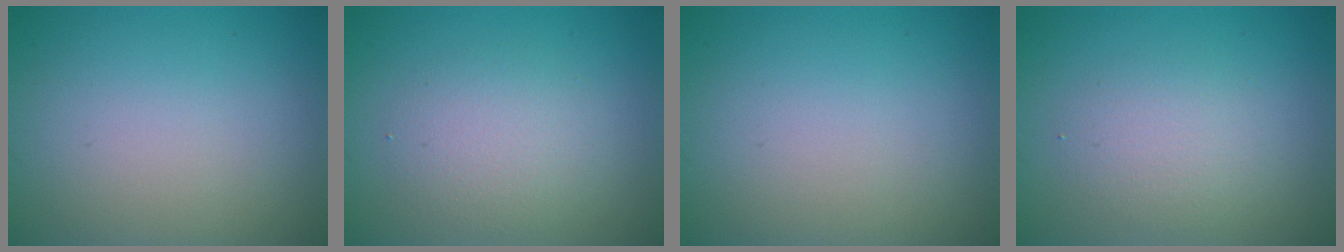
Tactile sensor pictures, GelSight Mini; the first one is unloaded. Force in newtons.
{"total": 2.9, "press": 2.9, "slide": 0.2}
{"total": 0.0}
{"total": 2.5, "press": 2.5, "slide": 0.1}